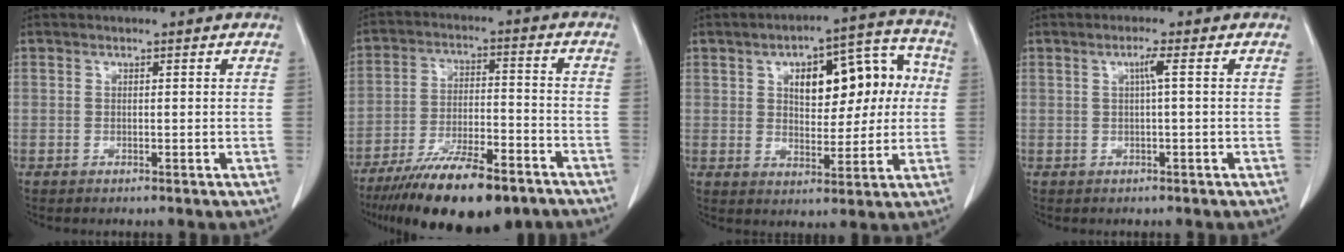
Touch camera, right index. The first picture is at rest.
{"total": 16.7, "force": [-12.3, 4.0, 10.4], "torque": [-0.170, -0.018, -0.203]}
{"total": 13.5, "force": [2.6, 6.3, 11.7], "torque": [-0.155, 0.044, 0.046]}
{"total": 1.7, "force": [0.3, -0.4, 1.6], "torque": [-0.034, 0.001, 0.006]}